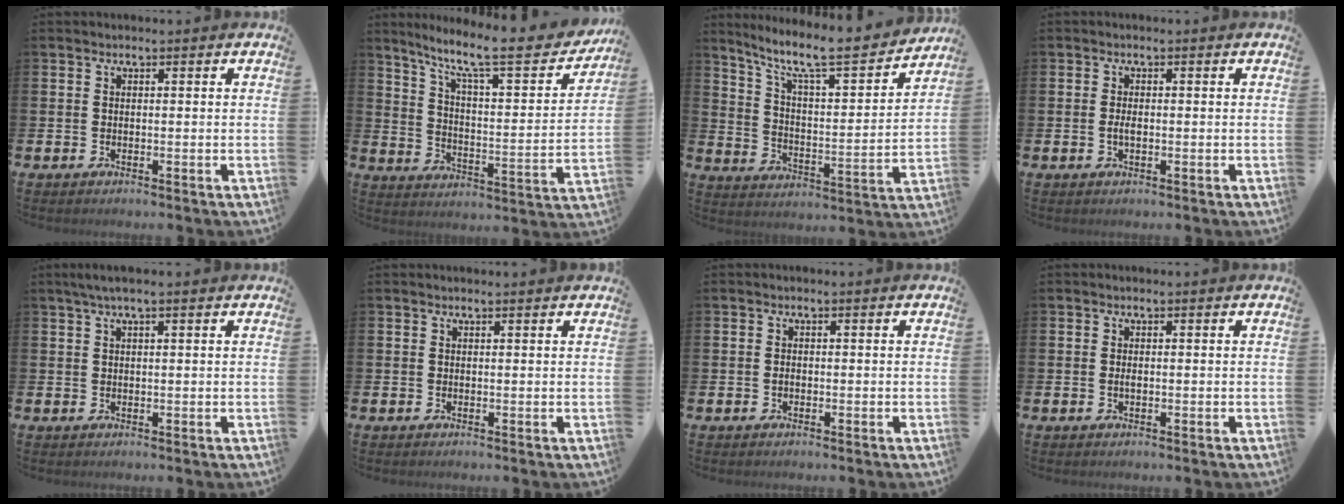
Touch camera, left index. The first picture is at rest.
{"total": 10.7, "force": [8.4, 2.3, 6.1], "torque": [-0.129, -0.055, 0.132]}
{"total": 9.6, "force": [8.3, 1.4, 4.6], "torque": [-0.110, -0.062, 0.133]}
{"total": 1.4, "force": [-0.2, 0.6, 1.3], "torque": [-0.024, 0.002, -0.006]}
{"total": 2.3, "force": [1.5, 0.2, 1.7], "torque": [-0.042, 0.008, 0.027]}
{"total": 0.5, "force": [0.5, 0.0, 0.2], "torque": [0.007, -0.004, 0.007]}
{"total": 0.7, "force": [-0.3, 0.4, 0.4], "torque": [-0.009, 0.002, -0.006]}
{"total": 0.7, "force": [-0.1, 0.3, 0.6], "torque": [-0.013, 0.001, -0.002]}